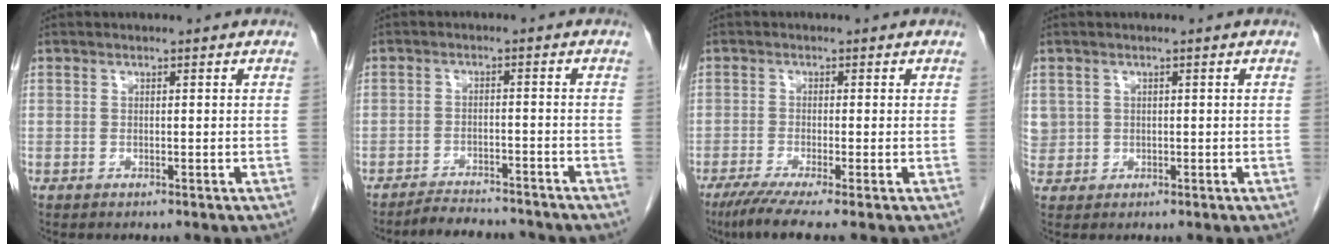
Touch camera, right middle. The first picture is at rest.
{"total": 7.3, "force": [-7.0, 1.1, 1.8], "torque": [-0.020, -0.002, -0.104]}
{"total": 5.7, "force": [-4.0, -0.4, 4.0], "torque": [-0.067, -0.017, -0.072]}
{"total": 3.1, "force": [0.7, 3.0, 0.5], "torque": [-0.008, 0.009, 0.021]}